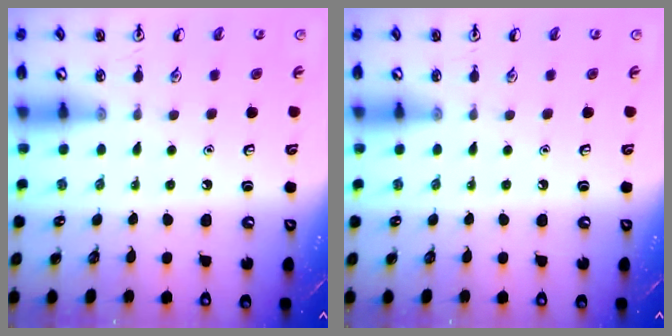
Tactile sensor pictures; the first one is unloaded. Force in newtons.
{"total": 0.0}